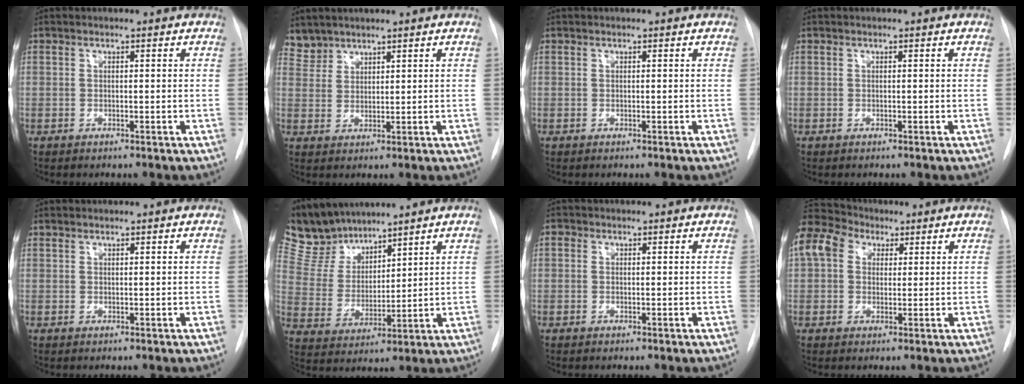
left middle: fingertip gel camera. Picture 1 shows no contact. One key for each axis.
{"total": 3.4, "fx": 3.1, "fy": 1.3, "fz": -0.5, "tx": 0.015, "ty": 0.009, "tz": 0.066}
{"total": 0.0}
{"total": 0.0}
{"total": 0.7, "fx": 0.7, "fy": 0.2, "fz": -0.1, "tx": 0.001, "ty": -0.001, "tz": 0.012}
{"total": 9.4, "fx": 8.8, "fy": 3.1, "fz": 1.7, "tx": -0.048, "ty": 0.012, "tz": 0.186}
{"total": 0.8, "fx": 0.3, "fy": 0.7, "fz": 0.1, "tx": 0.006, "ty": 0.003, "tz": 0.001}
{"total": 14.7, "fx": 7.1, "fy": 10.8, "fz": 7.1, "tx": -0.198, "ty": 0.078, "tz": 0.134}